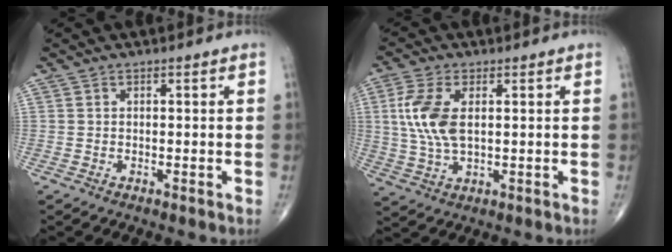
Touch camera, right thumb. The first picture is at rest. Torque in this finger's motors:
{"motor_torque": [-0.81, 1.08, 1.24, 0.32, 0.40]}